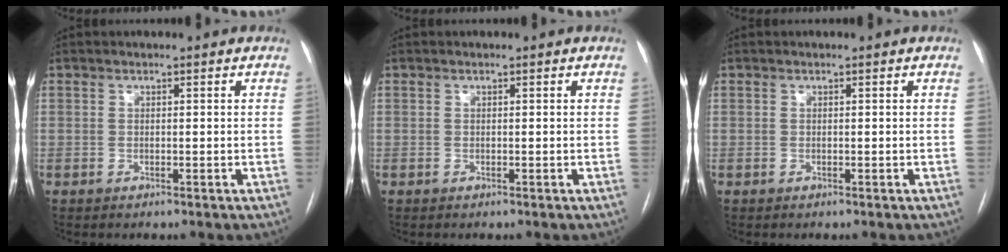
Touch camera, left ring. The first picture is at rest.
{"total": 0.0}
{"total": 0.0}